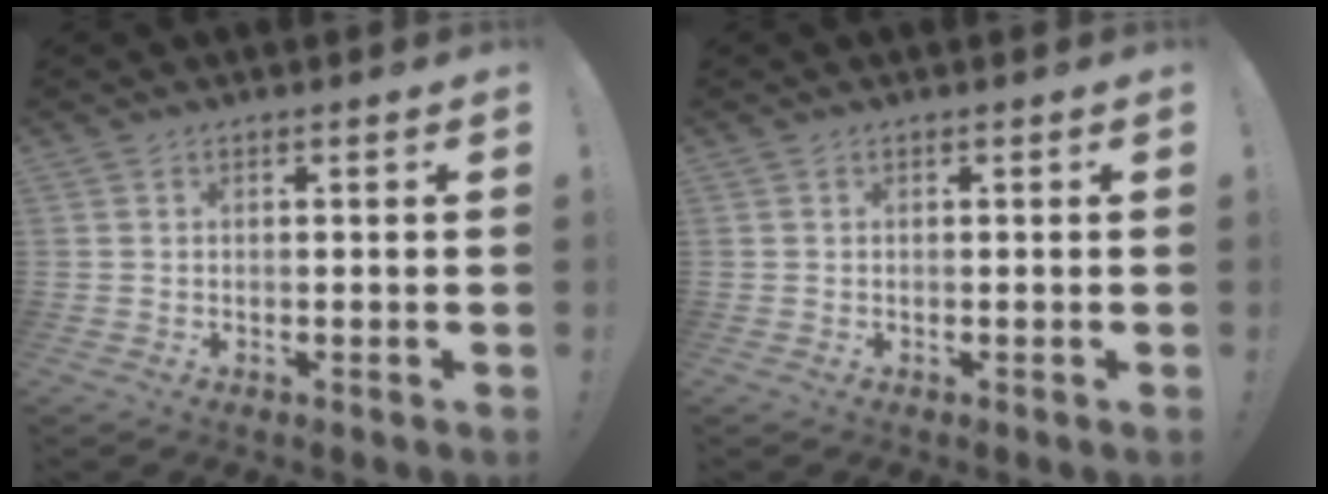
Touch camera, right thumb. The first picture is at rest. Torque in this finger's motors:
{"motor_torque": [-0.08, -0.01, 0.06, -0.06, 0.02]}